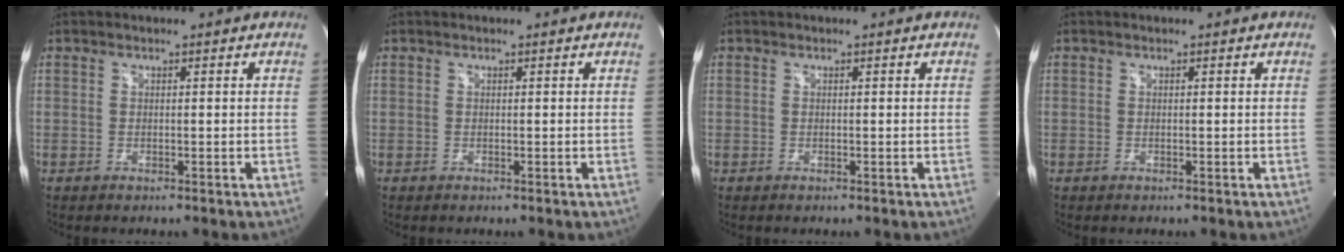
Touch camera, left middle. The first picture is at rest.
{"total": 0.0}
{"total": 0.0}
{"total": 0.0}